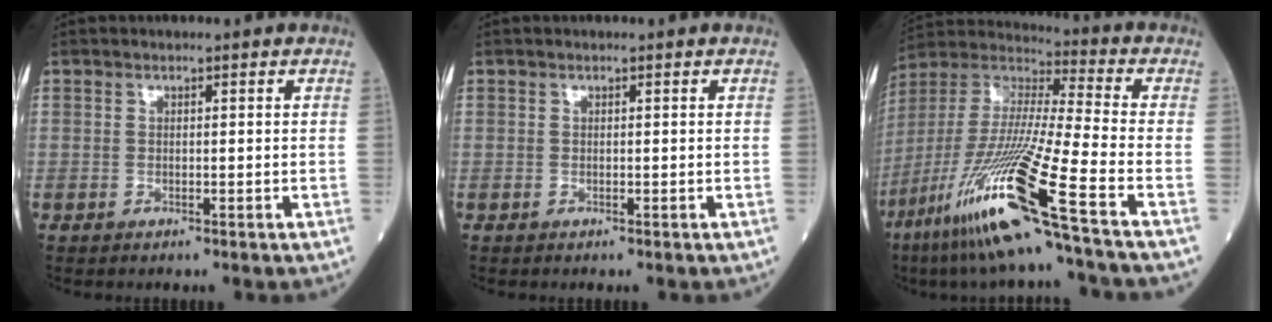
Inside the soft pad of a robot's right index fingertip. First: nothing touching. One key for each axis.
{"total": 0.0}
{"total": 21.3, "fx": -11.4, "fy": -1.3, "fz": 17.9, "tx": -0.393, "ty": -0.053, "tz": -0.224}